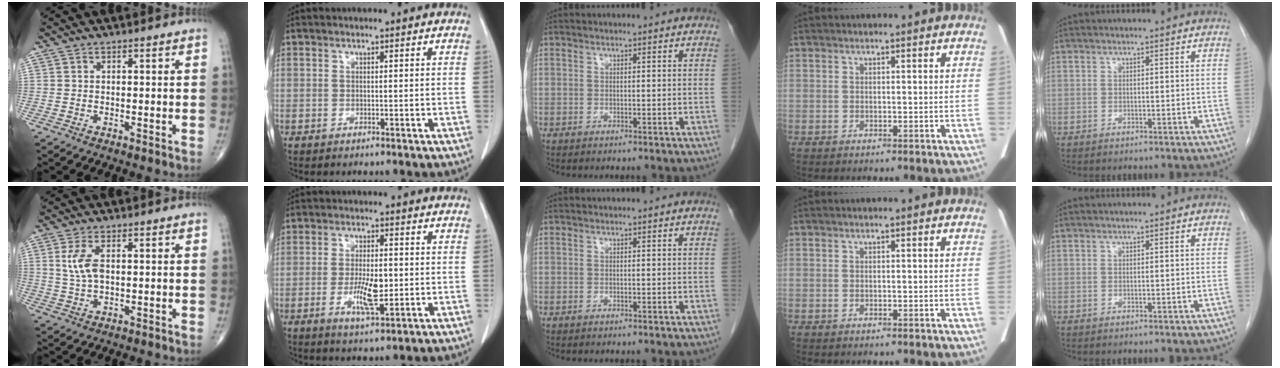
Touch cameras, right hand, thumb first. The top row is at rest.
{"thumb": {"total": 5.4, "force": [1.0, 2.8, 4.6], "torque": [-0.102, 0.001, 0.022]}, "index": {"total": 6.5, "force": [-1.2, 1.9, 6.1], "torque": [-0.114, -0.008, -0.017]}}